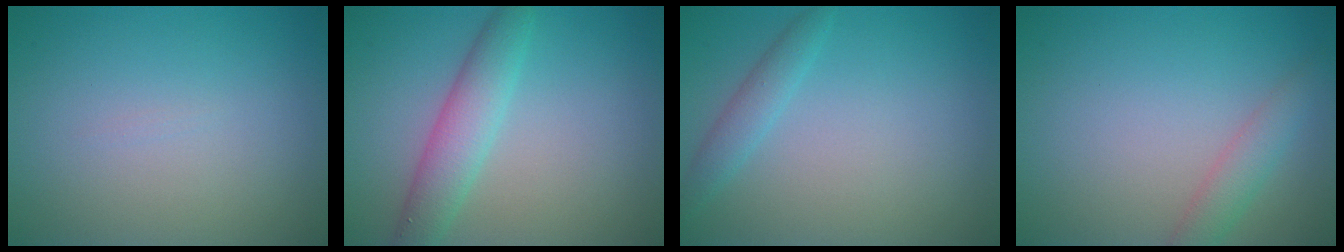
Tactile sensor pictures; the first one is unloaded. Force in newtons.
{"total": 3.8, "press": 3.8, "slide": 0.1}
{"total": 1.8, "press": 1.8, "slide": 0.2}
{"total": 2.1, "press": 2.1, "slide": 0.1}